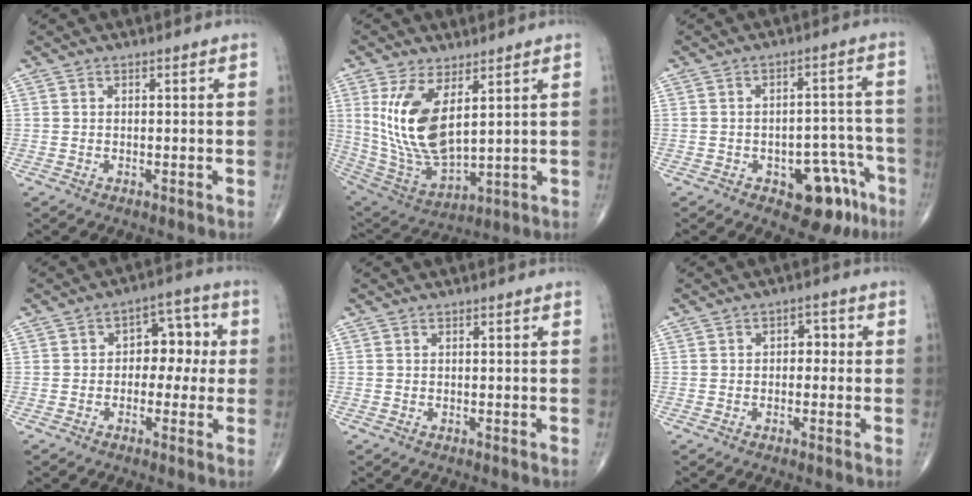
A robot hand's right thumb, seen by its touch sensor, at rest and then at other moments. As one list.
[{"total": 15.2, "force": [4.6, 7.0, 12.7], "torque": [-0.245, -0.029, 0.113]}, {"total": 10.5, "force": [-5.4, 5.5, 7.1], "torque": [-0.051, 0.044, -0.064]}, {"total": 7.8, "force": [0.2, 5.3, 5.7], "torque": [-0.033, 0.029, -0.006]}, {"total": 0.0}, {"total": 3.0, "force": [0.0, 2.1, 2.2], "torque": [-0.008, 0.010, -0.008]}]